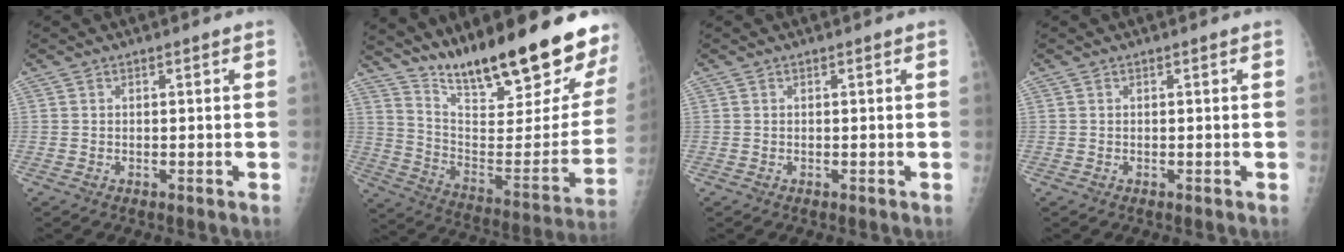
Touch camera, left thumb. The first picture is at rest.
{"total": 28.1, "force": [21.9, 4.8, 16.9], "torque": [-0.234, -0.126, 0.329]}
{"total": 0.0}
{"total": 0.0}